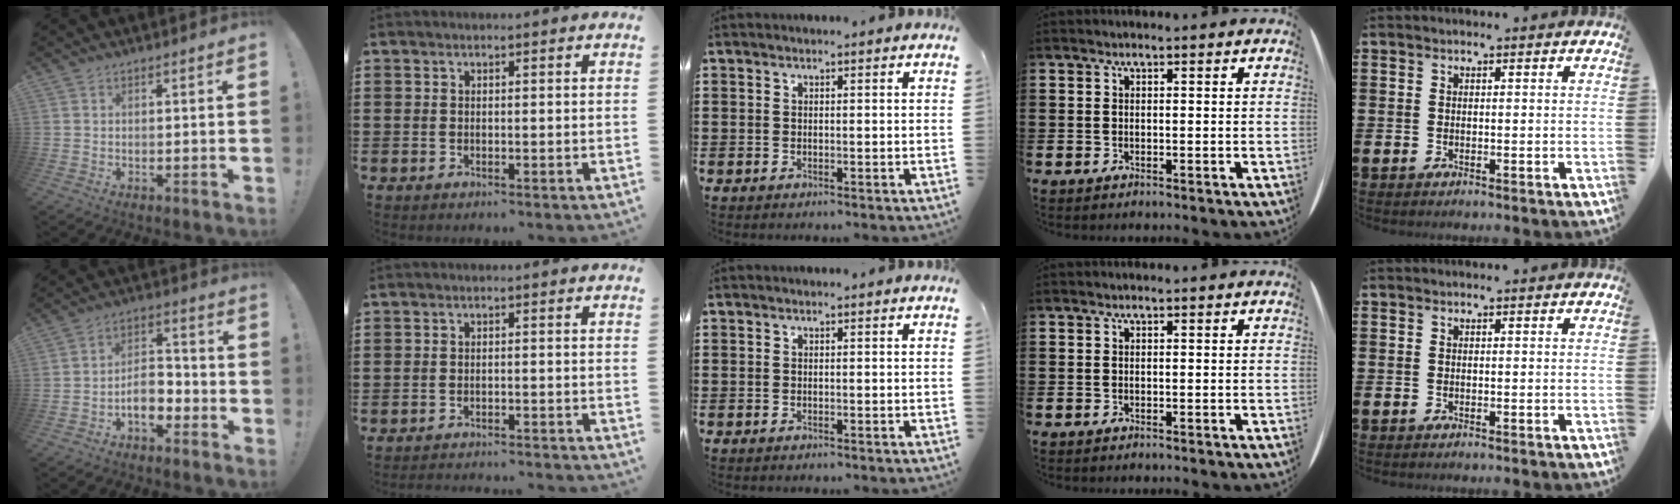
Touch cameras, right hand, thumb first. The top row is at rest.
{"thumb": {"total": 8.1, "force": [-4.2, 5.2, 4.6], "torque": [-0.070, 0.024, -0.069]}, "index": {"total": 2.0, "force": [-2.0, -0.2, 0.2], "torque": [-0.007, 0.000, -0.042]}}